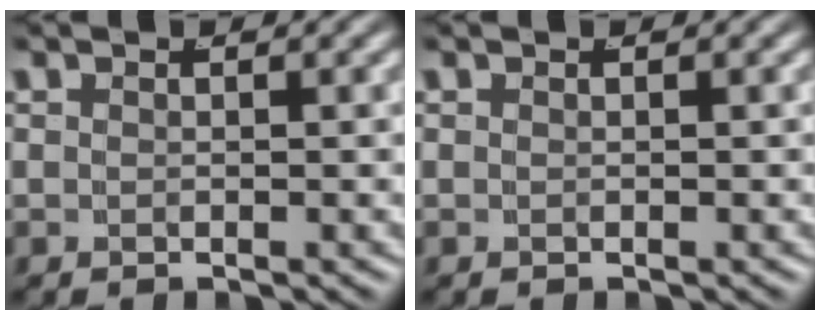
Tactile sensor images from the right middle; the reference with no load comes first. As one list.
[{"total": 0.0}]